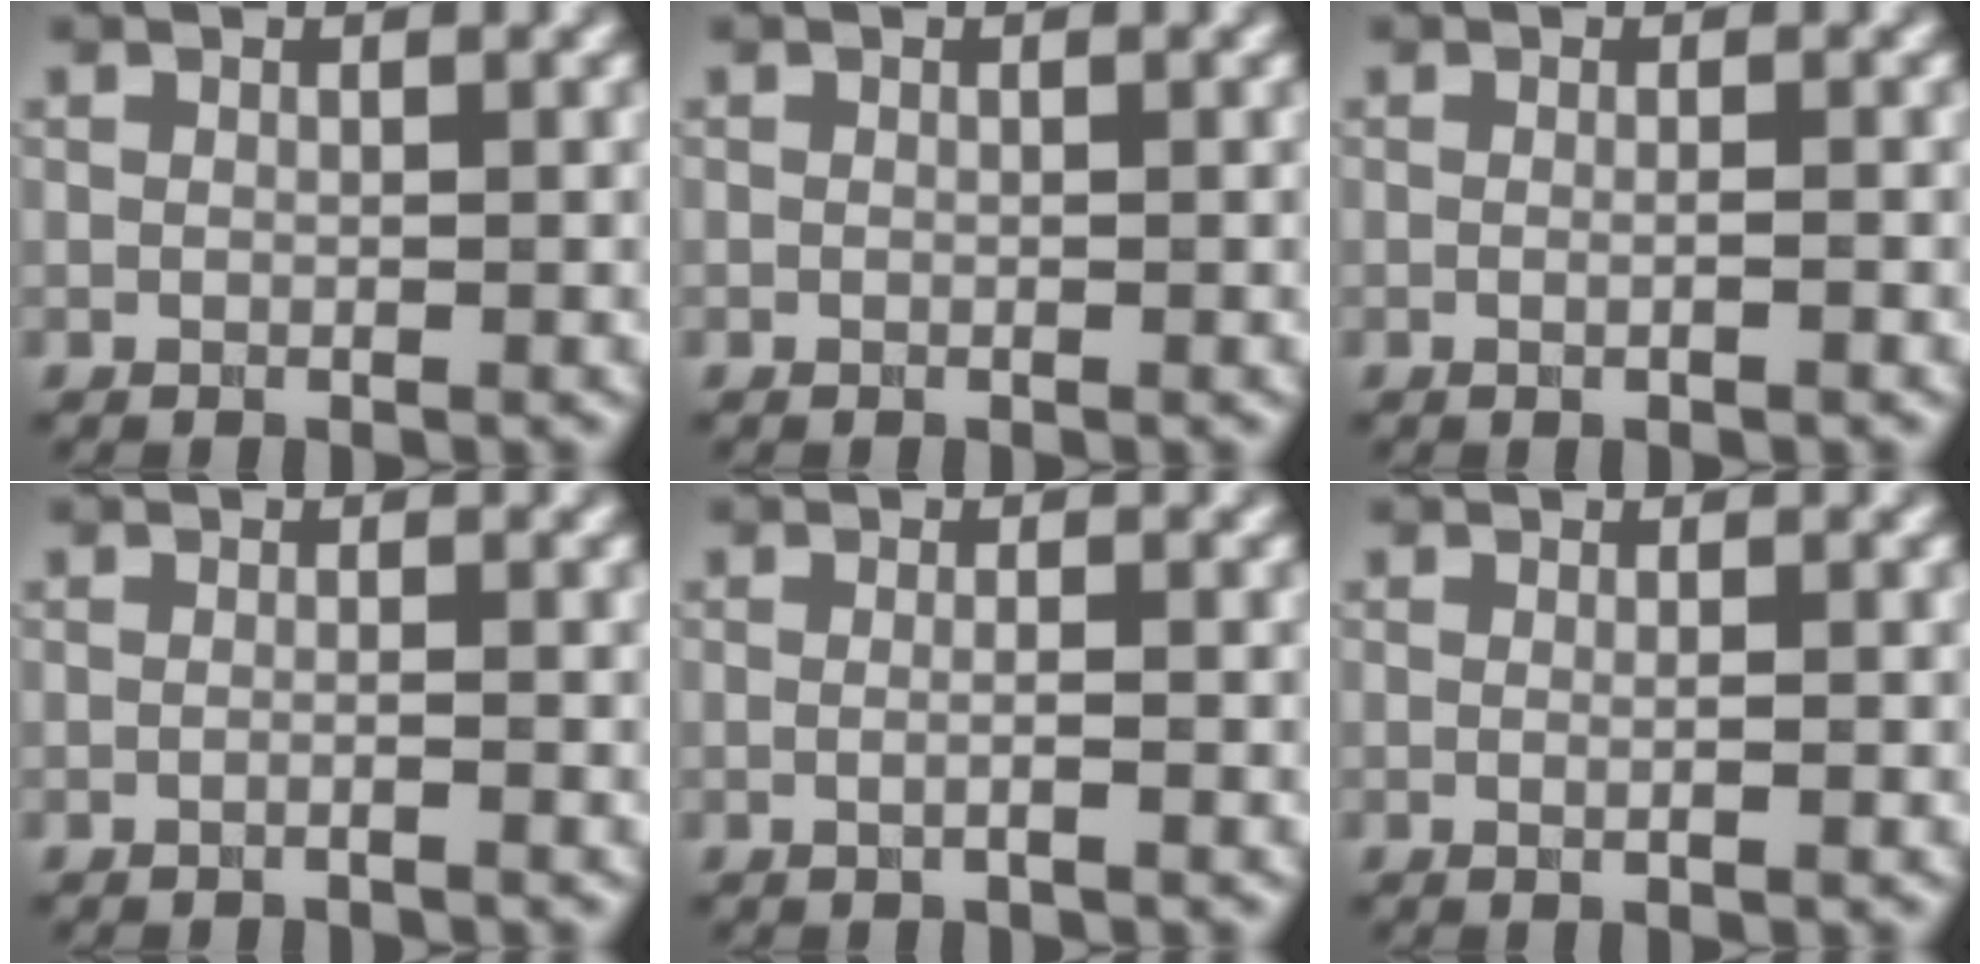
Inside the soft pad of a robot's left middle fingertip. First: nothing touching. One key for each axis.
{"total": 0.0}
{"total": 1.7, "fx": 0.1, "fy": 0.7, "fz": 1.5, "tx": 0.004, "ty": -0.011, "tz": -0.015}
{"total": 1.0, "fx": -0.4, "fy": 0.3, "fz": 0.8, "tx": -0.010, "ty": -0.008, "tz": -0.020}
{"total": 1.5, "fx": -0.1, "fy": 0.5, "fz": 1.4, "tx": -0.014, "ty": -0.015, "tz": -0.010}
{"total": 1.4, "fx": 0.0, "fy": 0.4, "fz": 1.3, "tx": -0.014, "ty": -0.006, "tz": -0.007}